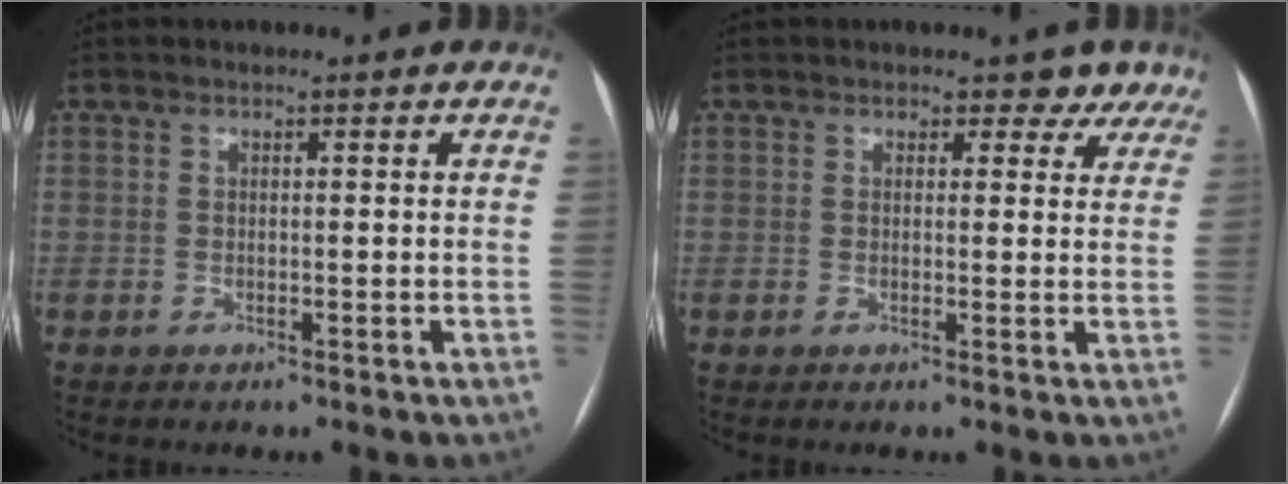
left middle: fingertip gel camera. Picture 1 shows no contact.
{"total": 4.1, "force": [3.2, 2.5, 0.4], "torque": [0.023, -0.008, 0.015]}